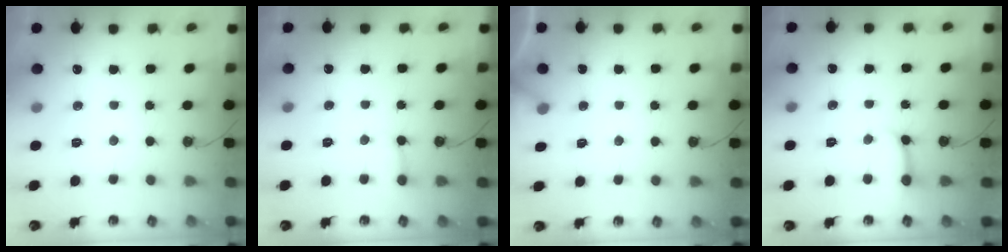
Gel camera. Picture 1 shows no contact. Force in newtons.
{"total": 3.6, "press": 3.5, "slide": 0.8}
{"total": 3.6, "press": 3.6, "slide": 0.2}
{"total": 6.8, "press": 6.7, "slide": 0.9}